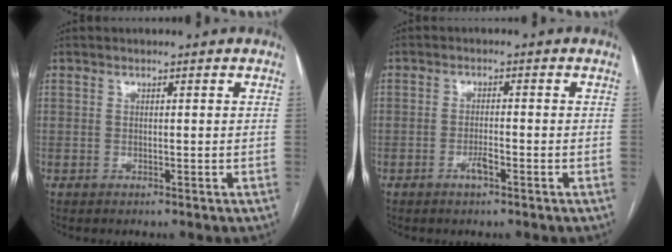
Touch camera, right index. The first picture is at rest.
{"total": 2.1, "force": [-1.3, 0.3, 1.7], "torque": [-0.032, 0.001, -0.022]}